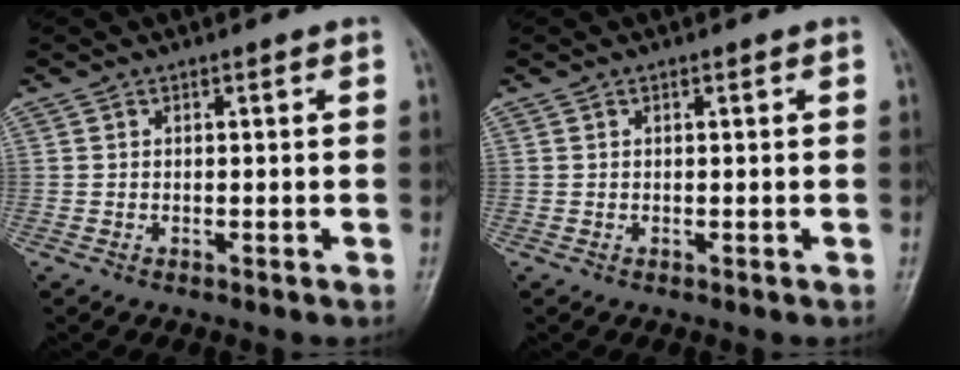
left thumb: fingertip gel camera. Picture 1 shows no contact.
{"total": 0.0}